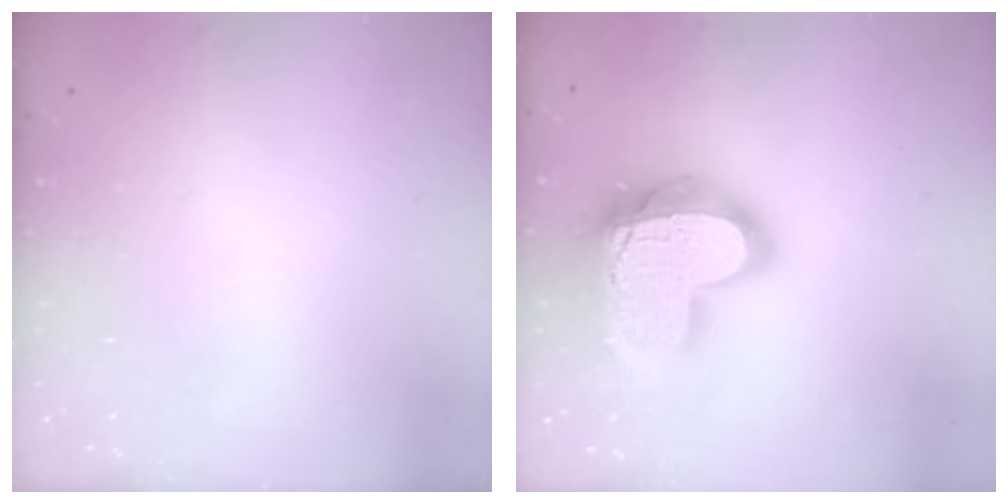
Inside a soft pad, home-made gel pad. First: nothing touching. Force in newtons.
{"total": 23.6, "press": 23.5, "slide": 2.0}